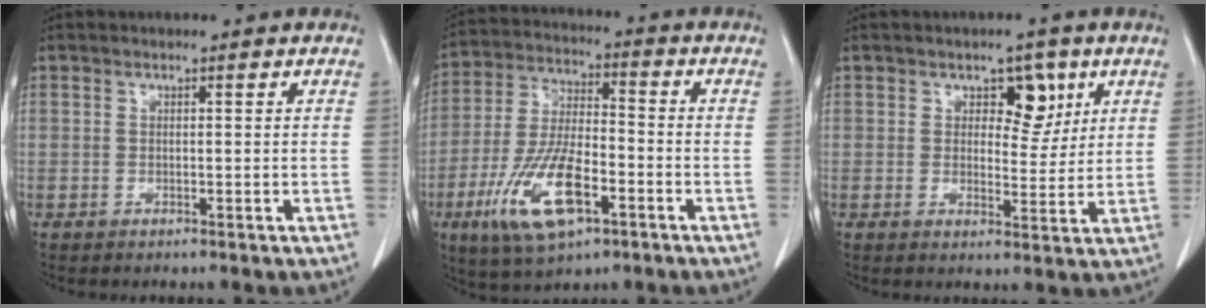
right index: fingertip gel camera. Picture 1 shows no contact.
{"total": 13.8, "force": [-5.9, 5.0, 11.4], "torque": [-0.237, -0.004, -0.103]}
{"total": 5.0, "force": [2.4, 3.0, 3.3], "torque": [-0.034, 0.004, 0.034]}